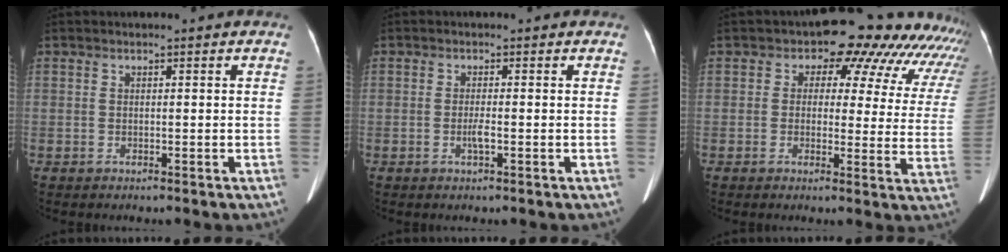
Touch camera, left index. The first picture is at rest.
{"total": 1.5, "force": [-0.4, 0.1, 1.4], "torque": [-0.028, -0.002, -0.008]}
{"total": 15.6, "force": [12.1, 6.8, 7.2], "torque": [-0.050, 0.005, 0.106]}